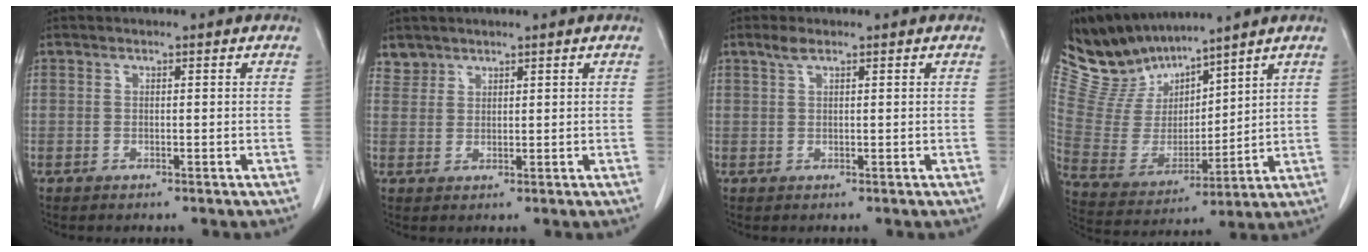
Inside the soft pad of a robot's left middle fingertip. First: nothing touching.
{"total": 2.2, "force": [1.9, 1.0, -0.4], "torque": [0.012, 0.007, 0.035]}
{"total": 1.7, "force": [1.2, 0.3, 1.1], "torque": [-0.029, 0.007, 0.026]}
{"total": 11.2, "force": [10.8, 2.3, 1.8], "torque": [-0.062, 0.006, 0.236]}